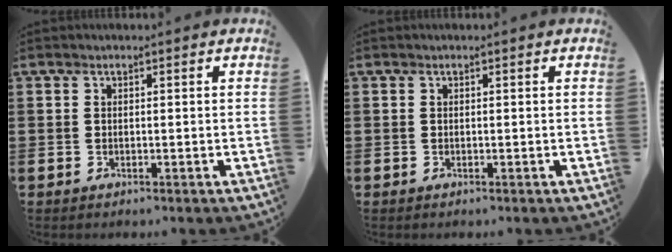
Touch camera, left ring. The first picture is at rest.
{"total": 0.0}